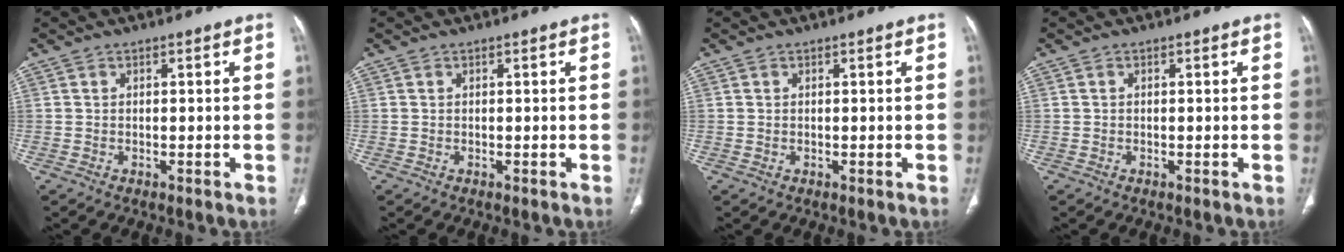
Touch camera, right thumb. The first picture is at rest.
{"total": 0.0}
{"total": 0.0}
{"total": 0.0}